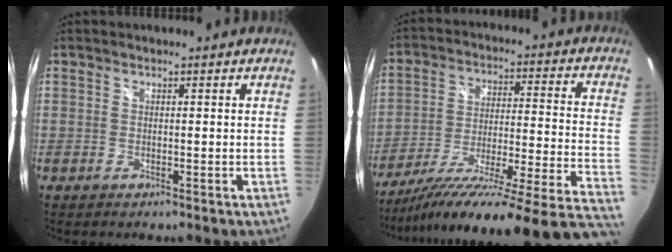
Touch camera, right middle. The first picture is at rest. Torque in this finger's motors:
{"motor_torque": [1.07, -1.07, 0.36, 0.13]}